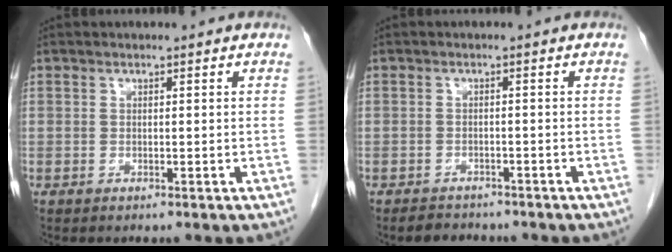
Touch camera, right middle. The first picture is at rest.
{"total": 3.3, "force": [-2.9, 1.4, 0.5], "torque": [-0.015, -0.001, -0.041]}